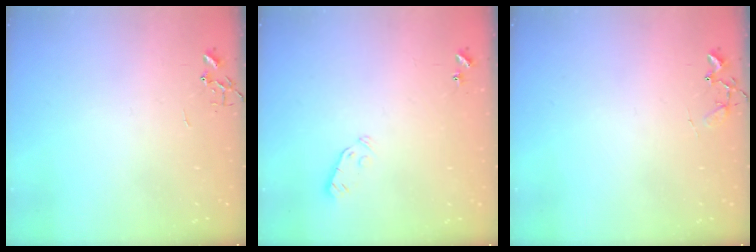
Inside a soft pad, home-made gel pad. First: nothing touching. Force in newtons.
{"total": 3.0, "press": 2.9, "slide": 0.7}
{"total": 8.0, "press": 8.0, "slide": 0.4}